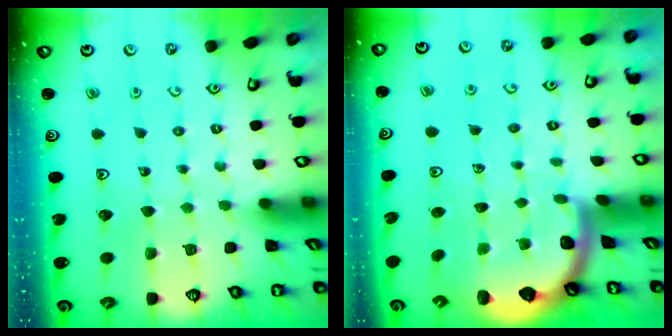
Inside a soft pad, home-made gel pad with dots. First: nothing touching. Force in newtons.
{"total": 1.4, "press": 1.4, "slide": 0.1}